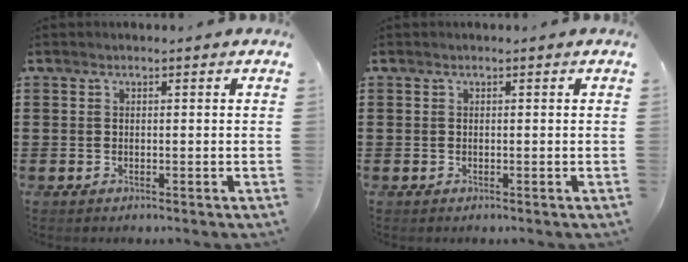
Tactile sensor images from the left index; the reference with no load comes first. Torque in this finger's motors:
{"motor_torque": [0.00, 0.00, 0.00, -0.01]}